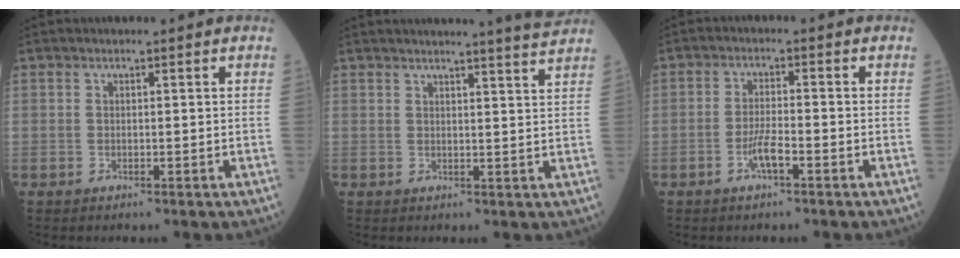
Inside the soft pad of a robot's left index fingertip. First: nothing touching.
{"total": 5.5, "force": [5.1, -1.4, 1.5], "torque": [-0.024, -0.011, 0.052]}
{"total": 3.4, "force": [-1.8, 0.5, 2.9], "torque": [-0.060, 0.001, -0.035]}